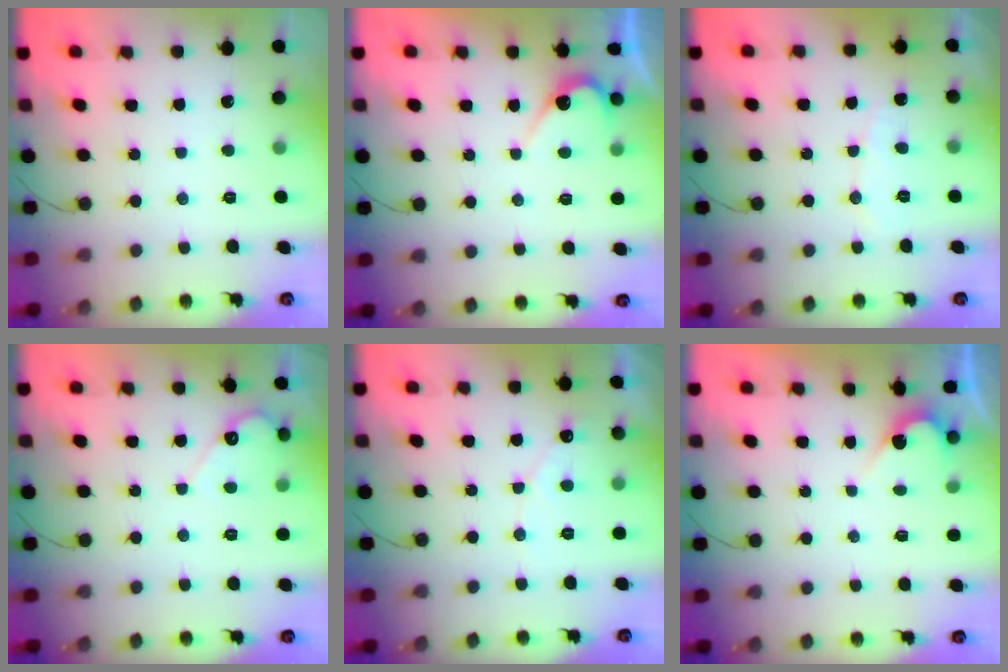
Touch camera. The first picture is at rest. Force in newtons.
{"total": 5.4, "press": 5.4, "slide": 0.3}
{"total": 4.7, "press": 4.7, "slide": 0.3}
{"total": 4.0, "press": 4.0, "slide": 0.4}
{"total": 4.2, "press": 4.2, "slide": 0.2}
{"total": 2.8, "press": 2.8, "slide": 0.2}